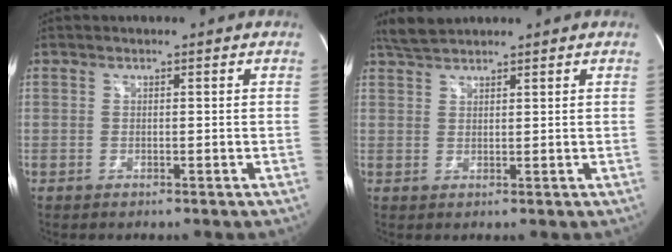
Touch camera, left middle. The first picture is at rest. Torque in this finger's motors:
{"motor_torque": [0.18, -0.08, -0.06, 0.02]}